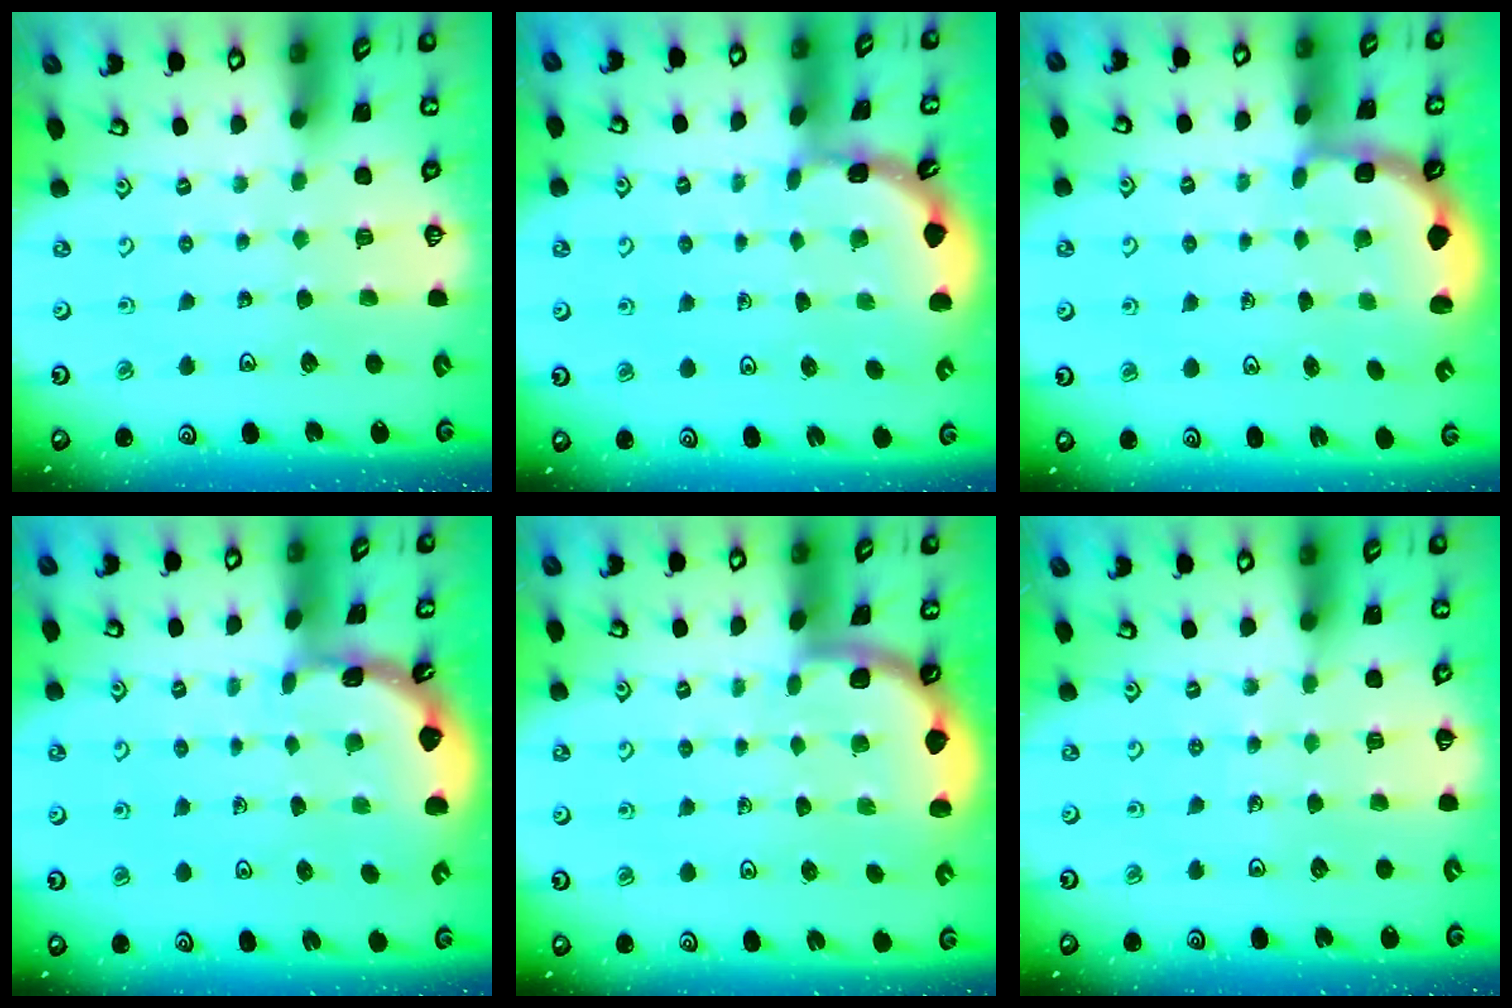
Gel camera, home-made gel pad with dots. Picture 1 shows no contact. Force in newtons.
{"total": 1.8, "press": 1.8, "slide": 0.1}
{"total": 3.0, "press": 2.0, "slide": 2.2}
{"total": 1.6, "press": 1.6, "slide": 0.1}
{"total": 1.7, "press": 1.7, "slide": 0.1}
{"total": 3.7, "press": 3.7, "slide": 0.5}